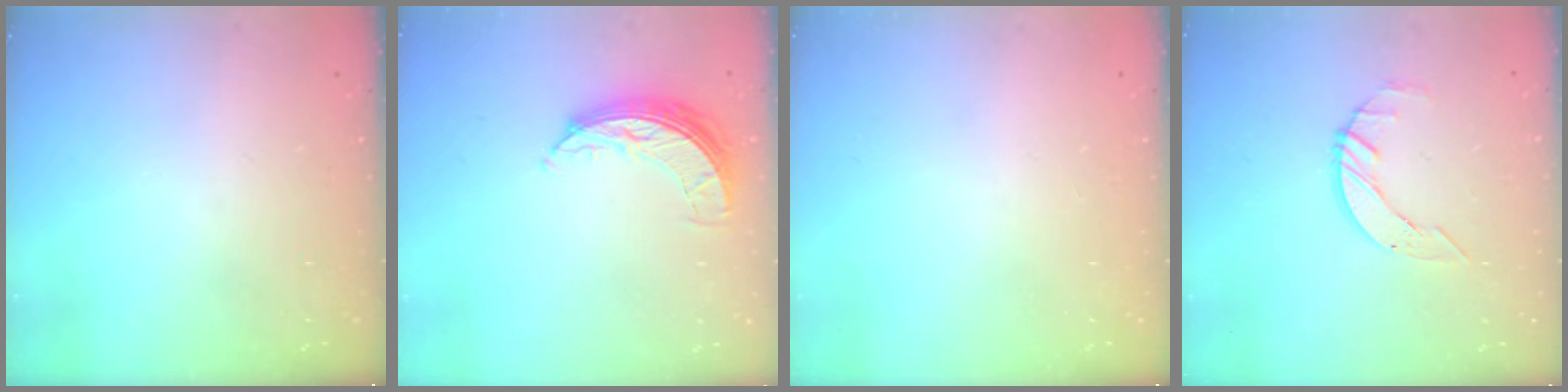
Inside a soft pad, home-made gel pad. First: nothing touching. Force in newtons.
{"total": 7.2, "press": 7.2, "slide": 0.3}
{"total": 0.0}
{"total": 3.6, "press": 3.6, "slide": 0.4}